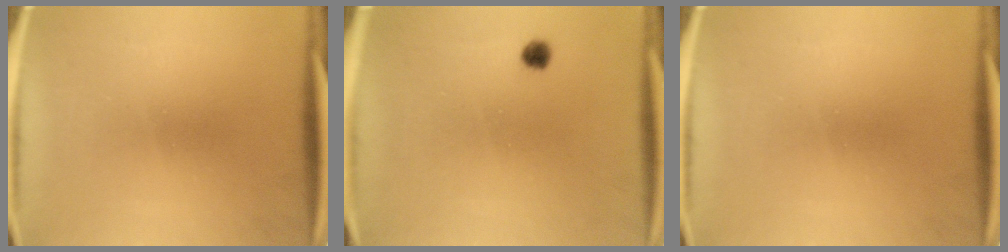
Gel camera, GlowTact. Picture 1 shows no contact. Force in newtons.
{"total": 1.8}
{"total": 0.0}